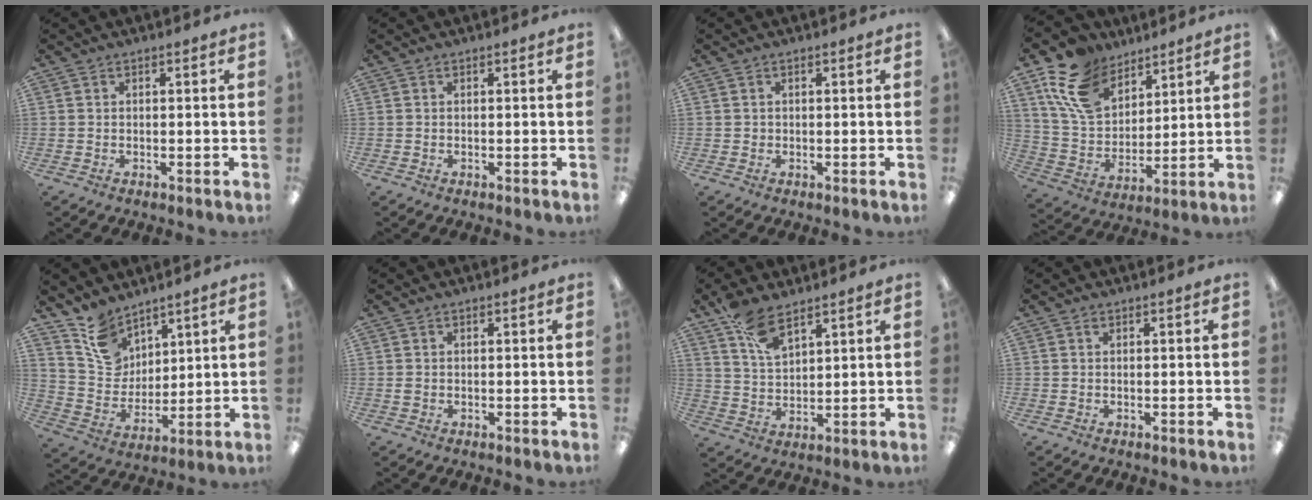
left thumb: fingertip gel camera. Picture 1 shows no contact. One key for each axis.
{"total": 0.0}
{"total": 0.6, "fx": 0.1, "fy": 0.6, "fz": 0.1, "tx": -0.002, "ty": 0.006, "tz": -0.001}
{"total": 16.4, "fx": 10.5, "fy": 10.2, "fz": 7.4, "tx": -0.167, "ty": -0.042, "tz": 0.203}
{"total": 11.0, "fx": 8.4, "fy": 6.8, "fz": 2.4, "tx": -0.068, "ty": -0.048, "tz": 0.167}
{"total": 0.9, "fx": 0.1, "fy": 0.7, "fz": 0.5, "tx": -0.010, "ty": 0.005, "tz": 0.000}
{"total": 9.3, "fx": 6.7, "fy": 3.9, "fz": 5.2, "tx": -0.094, "ty": -0.032, "tz": 0.121}
{"total": 0.5, "fx": 0.3, "fy": 0.3, "fz": 0.3, "tx": -0.007, "ty": 0.004, "tz": 0.005}